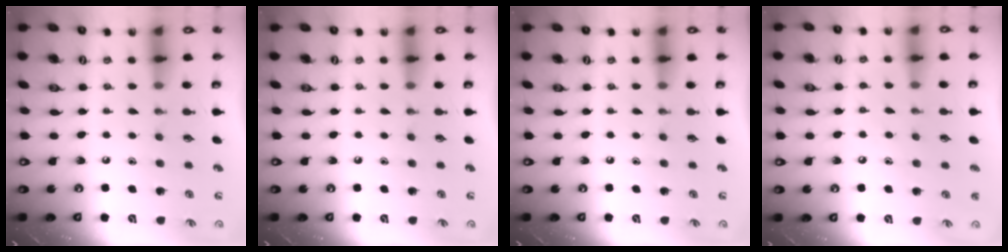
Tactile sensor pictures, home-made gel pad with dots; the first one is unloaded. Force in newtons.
{"total": 0.0}
{"total": 0.0}
{"total": 6.1, "press": 6.1, "slide": 0.7}